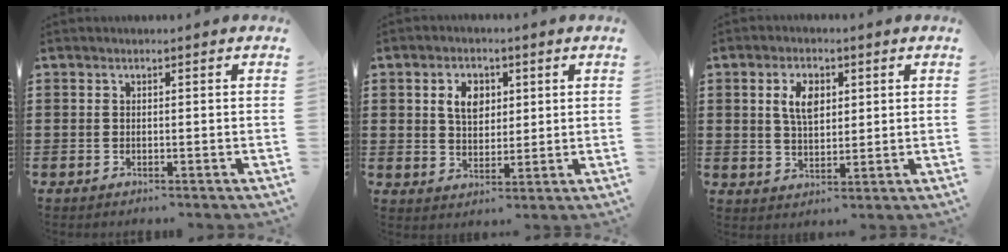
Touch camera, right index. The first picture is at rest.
{"total": 4.9, "force": [1.8, 3.4, 3.2], "torque": [-0.066, 0.012, 0.028]}
{"total": 4.9, "force": [1.8, 2.6, 3.8], "torque": [-0.074, 0.010, 0.030]}